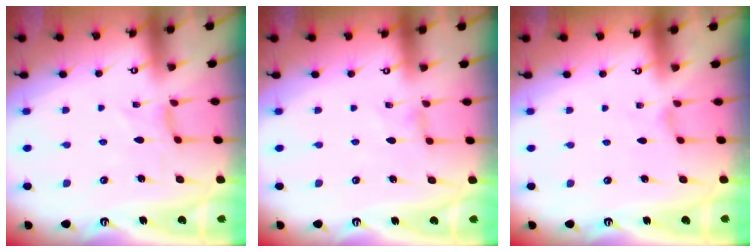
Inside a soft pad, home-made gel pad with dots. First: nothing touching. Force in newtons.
{"total": 0.6, "press": 0.5, "slide": 0.2}
{"total": 0.0}